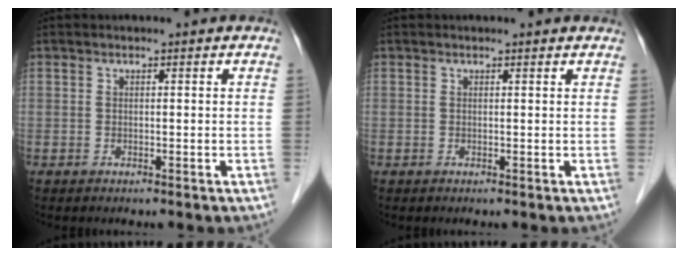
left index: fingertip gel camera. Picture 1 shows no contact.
{"total": 1.8, "force": [1.7, 0.2, 0.3], "torque": [-0.012, 0.004, 0.013]}